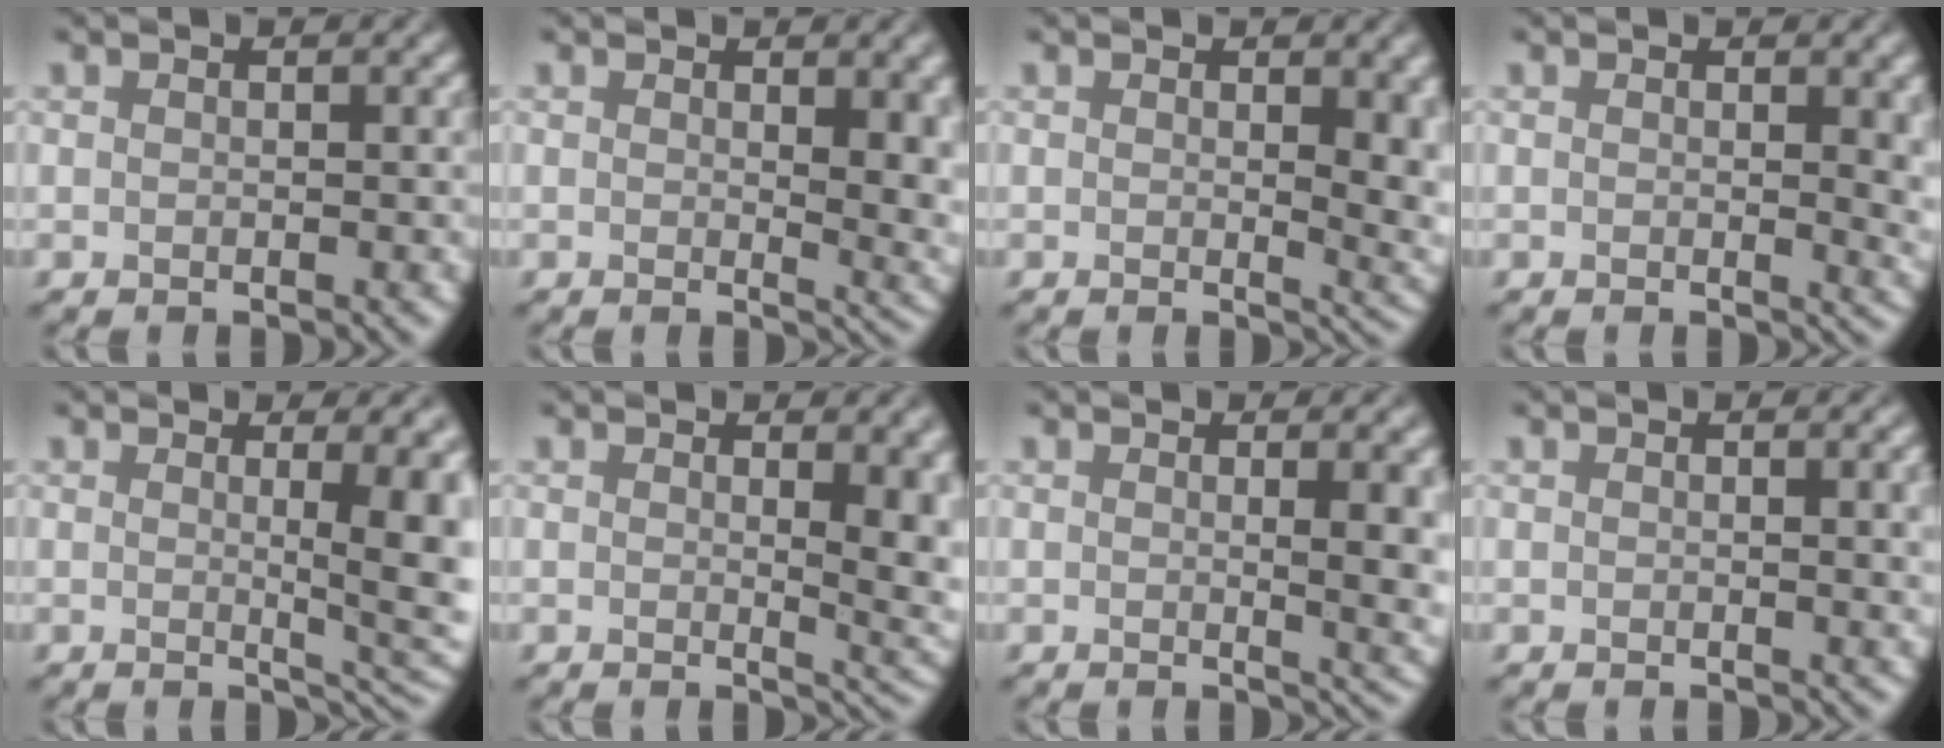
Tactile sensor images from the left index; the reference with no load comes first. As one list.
[{"total": 5.1, "force": [0.8, 1.9, 4.7], "torque": [-0.052, -0.013, 0.018]}, {"total": 5.1, "force": [0.5, 1.9, 4.7], "torque": [-0.046, -0.011, 0.011]}, {"total": 2.9, "force": [0.5, 0.9, 2.8], "torque": [-0.026, -0.002, 0.007]}, {"total": 7.3, "force": [0.7, 2.1, 6.9], "torque": [-0.061, -0.003, 0.011]}, {"total": 6.7, "force": [1.0, 2.8, 6.1], "torque": [-0.044, -0.007, 0.021]}, {"total": 5.7, "force": [0.6, 1.9, 5.4], "torque": [-0.047, -0.005, 0.012]}, {"total": 2.6, "force": [0.4, 0.8, 2.4], "torque": [-0.022, 0.003, 0.003]}]